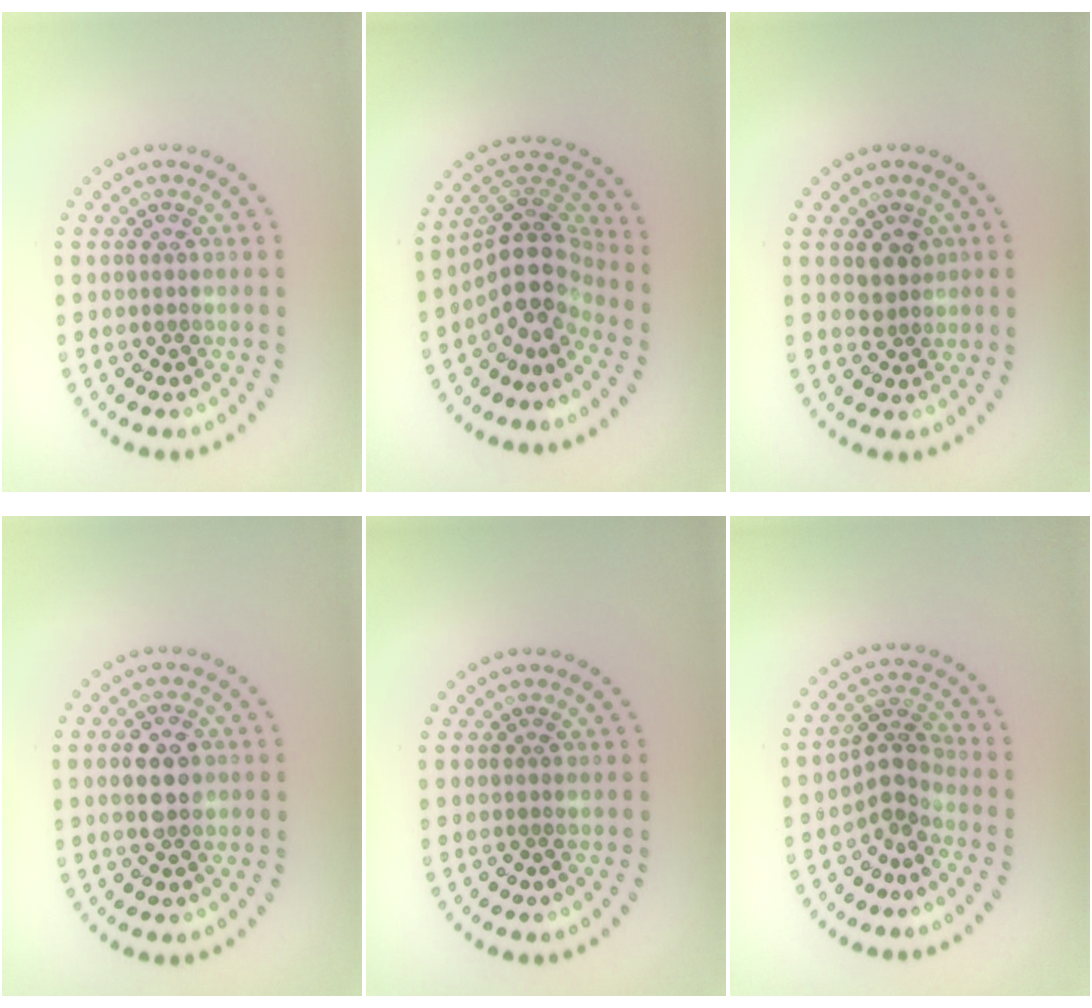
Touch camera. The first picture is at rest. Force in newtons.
{"total": 4.9, "press": 3.6, "slide": 3.4}
{"total": 2.0, "press": 1.7, "slide": 1.0}
{"total": 3.5, "press": 3.5, "slide": 0.2}
{"total": 0.0}
{"total": 2.5, "press": 1.9, "slide": 1.7}